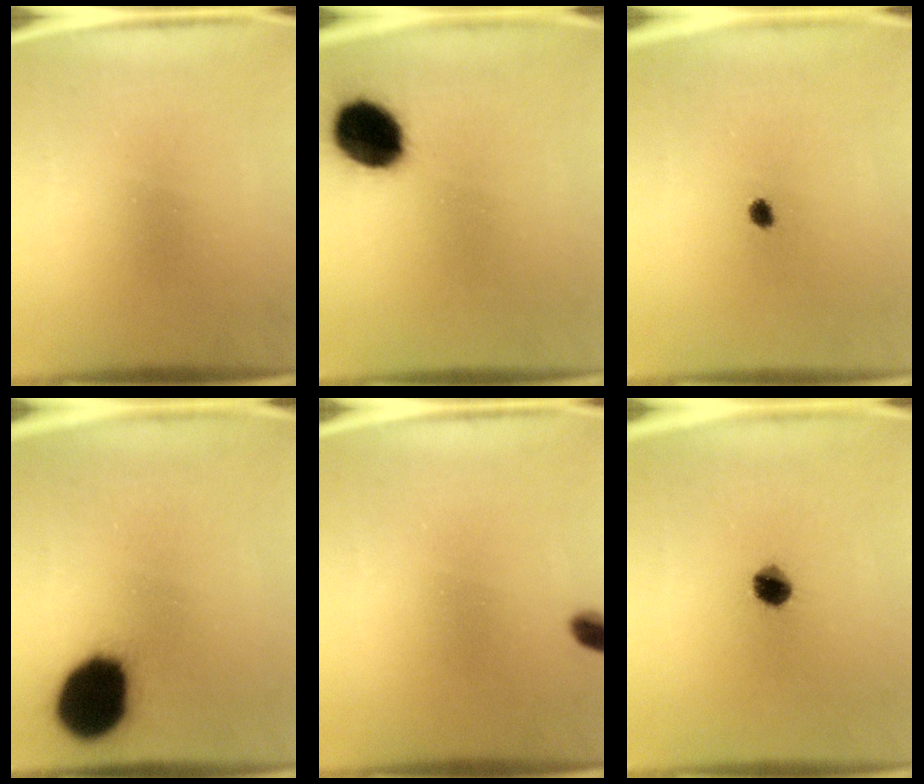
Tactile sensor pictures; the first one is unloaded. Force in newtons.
{"total": 13.8}
{"total": 1.8}
{"total": 19.4}
{"total": 2.9}
{"total": 5.3}